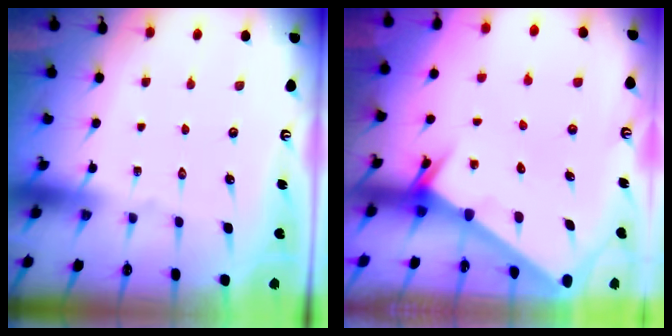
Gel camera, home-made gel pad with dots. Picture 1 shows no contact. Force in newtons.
{"total": 2.7, "press": 2.7, "slide": 0.1}